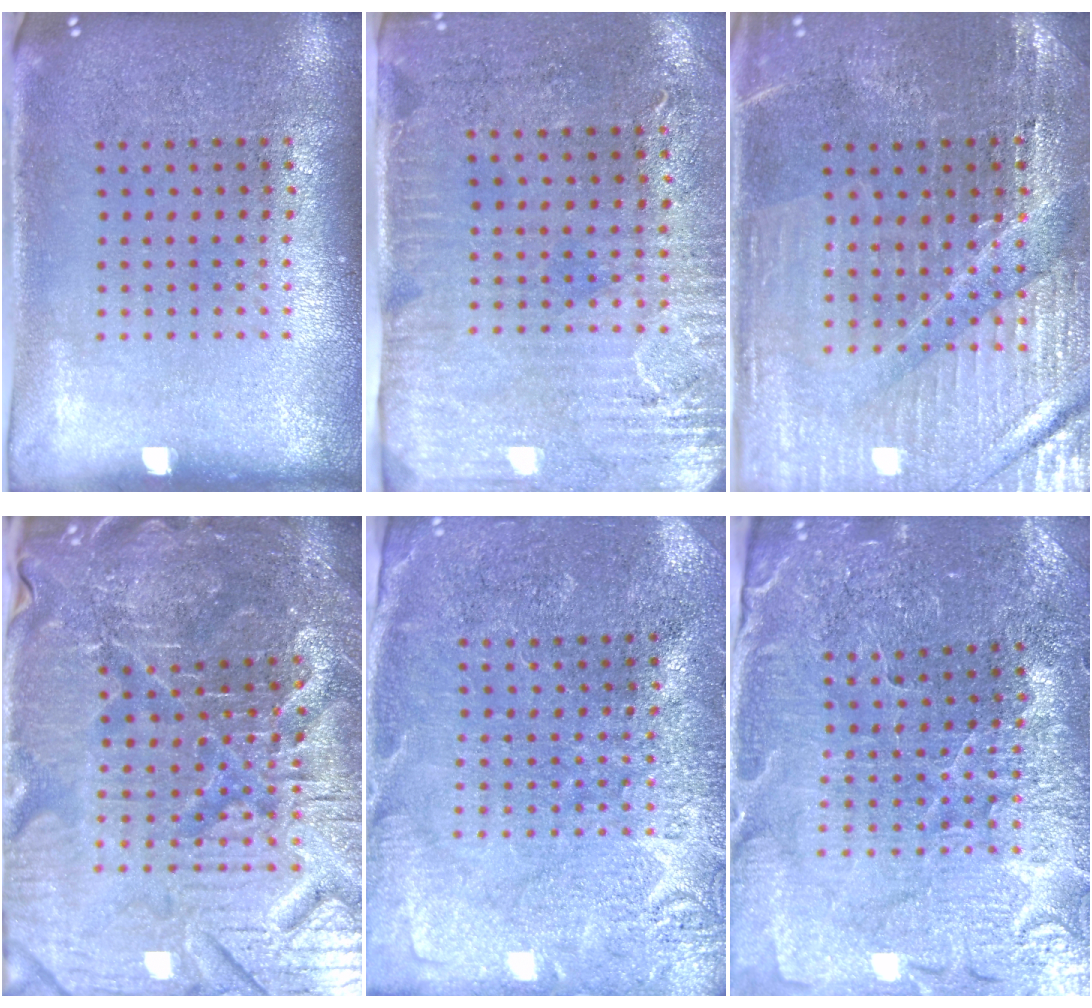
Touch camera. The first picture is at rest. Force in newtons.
{"total": 3.0, "press": 2.5, "slide": 1.7}
{"total": 3.1, "press": 3.1, "slide": 0.4}
{"total": 5.8, "press": 5.5, "slide": 1.9}
{"total": 2.8, "press": 2.8, "slide": 0.1}
{"total": 3.3, "press": 3.3, "slide": 0.3}